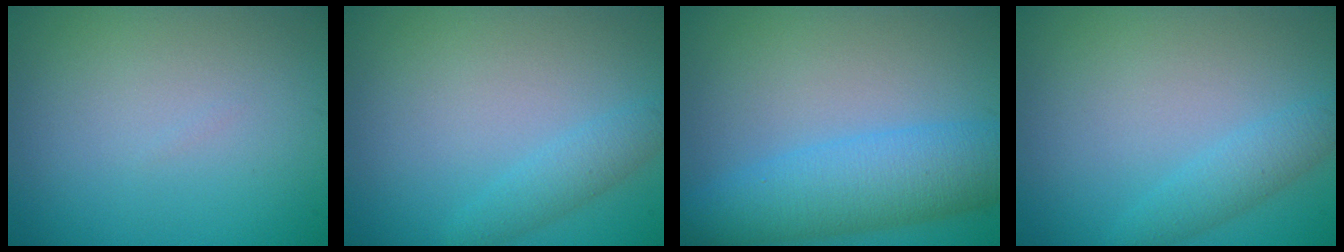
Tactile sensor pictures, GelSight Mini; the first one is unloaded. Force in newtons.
{"total": 1.9, "press": 1.9, "slide": 0.1}
{"total": 6.4, "press": 6.4, "slide": 0.2}
{"total": 2.2, "press": 2.2, "slide": 0.0}